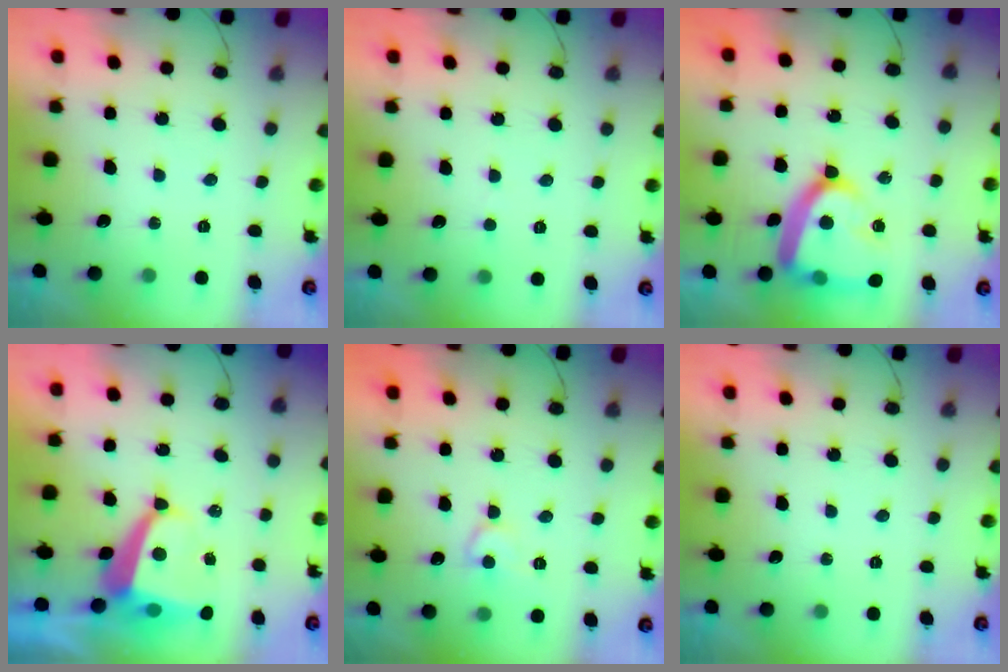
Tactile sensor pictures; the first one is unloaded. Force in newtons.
{"total": 3.4, "press": 3.4, "slide": 0.4}
{"total": 19.2, "press": 19.1, "slide": 1.7}
{"total": 5.7, "press": 5.7, "slide": 0.4}
{"total": 7.9, "press": 7.9, "slide": 0.6}
{"total": 0.0}